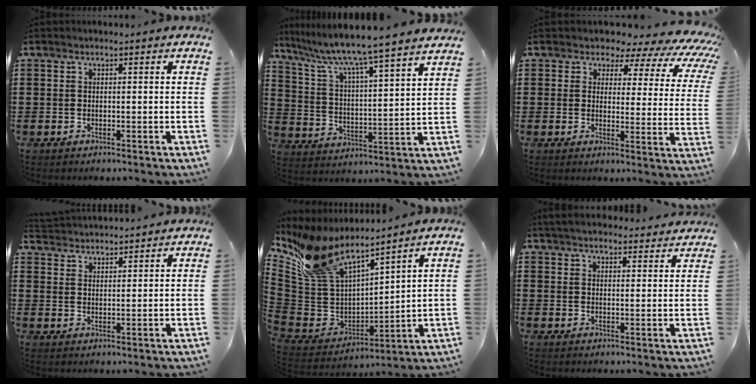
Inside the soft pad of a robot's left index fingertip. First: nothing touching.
{"total": 7.2, "force": [6.3, -0.9, 3.2], "torque": [-0.091, -0.054, 0.097]}
{"total": 4.0, "force": [2.6, 2.3, 2.0], "torque": [-0.040, -0.019, 0.035]}
{"total": 3.1, "force": [3.1, 0.0, -0.4], "torque": [-0.005, -0.013, 0.057]}
{"total": 9.8, "force": [8.2, 2.9, 4.3], "torque": [-0.132, -0.056, 0.145]}
{"total": 4.0, "force": [3.9, 0.1, 0.8], "torque": [-0.027, -0.013, 0.072]}